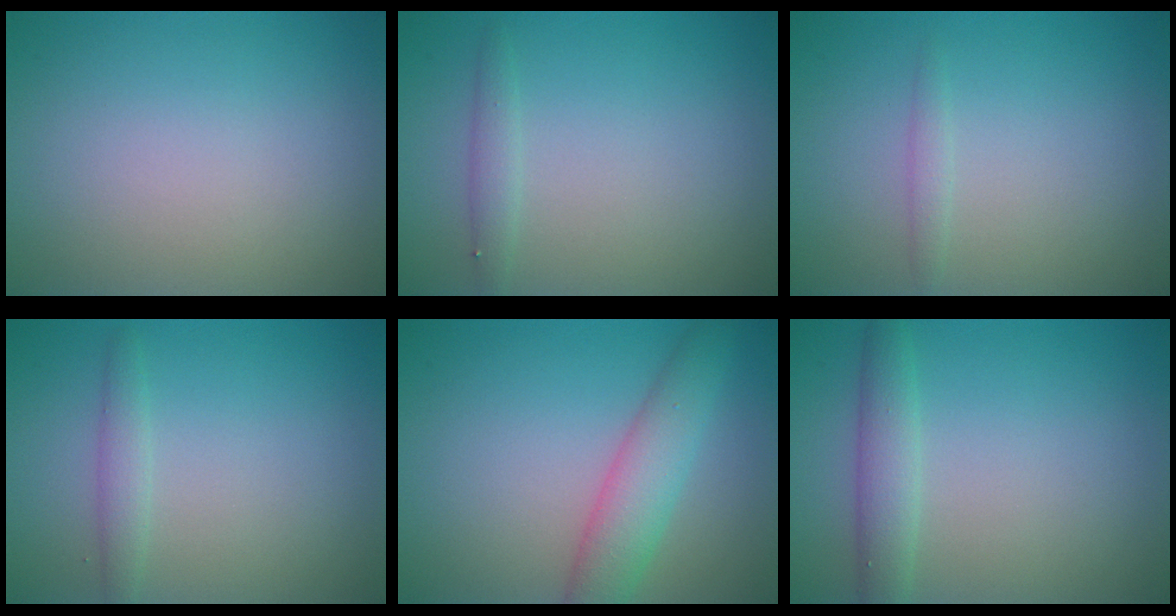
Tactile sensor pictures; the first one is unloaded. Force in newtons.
{"total": 0.7, "press": 0.7, "slide": 0.1}
{"total": 0.8, "press": 0.8, "slide": 0.0}
{"total": 1.5, "press": 1.5, "slide": 0.1}
{"total": 4.3, "press": 4.3, "slide": 0.0}
{"total": 2.6, "press": 2.6, "slide": 0.0}